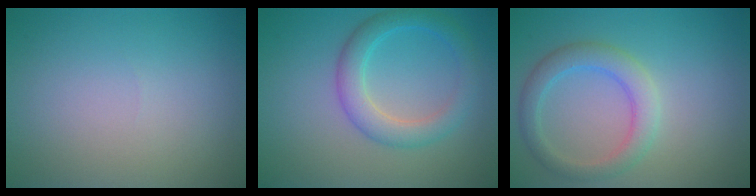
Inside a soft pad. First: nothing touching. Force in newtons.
{"total": 3.7, "press": 3.7, "slide": 0.1}
{"total": 3.3, "press": 3.3, "slide": 0.1}